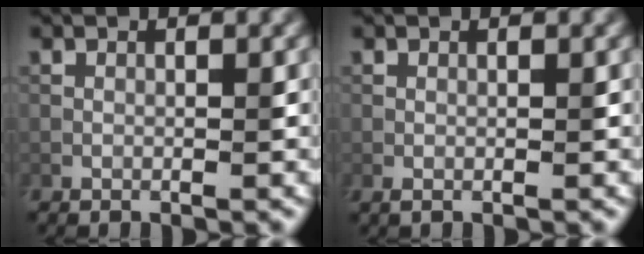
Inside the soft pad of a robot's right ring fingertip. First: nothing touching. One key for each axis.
{"total": 0.6, "fx": 0.2, "fy": 0.2, "fz": 0.5, "tx": -0.008, "ty": 0.002, "tz": 0.004}